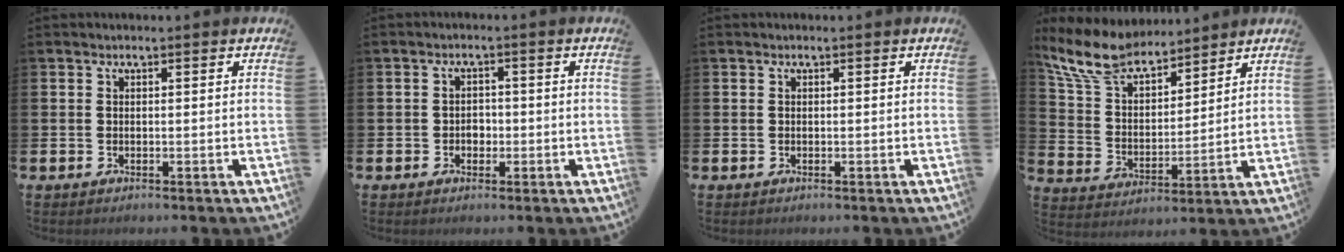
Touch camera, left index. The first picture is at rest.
{"total": 1.8, "force": [-0.5, 1.6, 0.8], "torque": [-0.008, 0.000, -0.015]}
{"total": 0.0}
{"total": 9.4, "force": [8.4, 3.1, 2.9], "torque": [-0.100, -0.042, 0.156]}